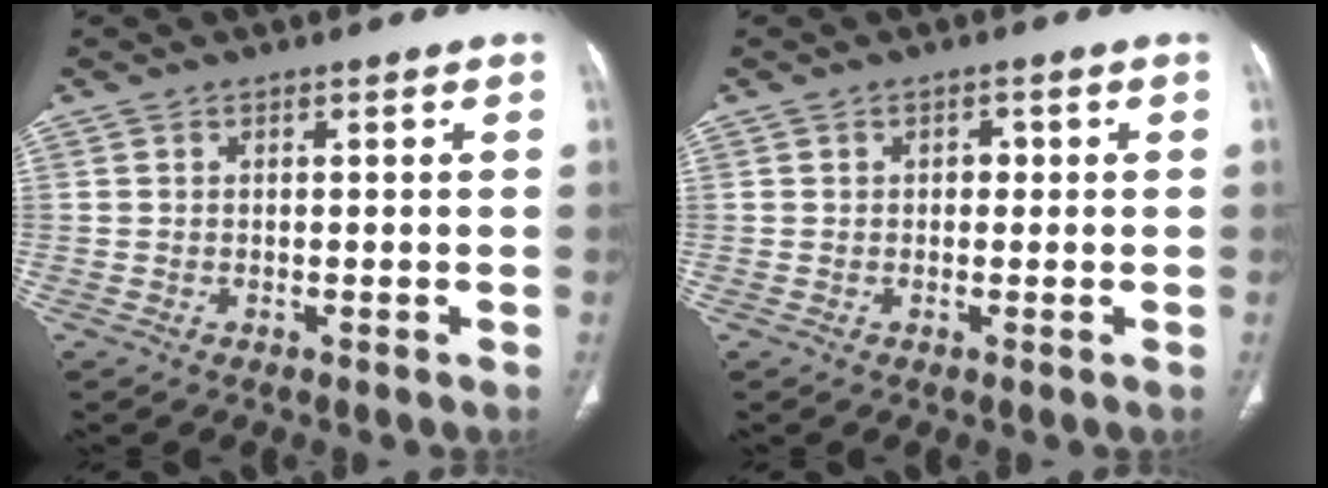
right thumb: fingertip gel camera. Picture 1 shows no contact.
{"total": 1.4, "force": [0.2, 1.1, 0.8], "torque": [-0.001, 0.004, -0.001]}